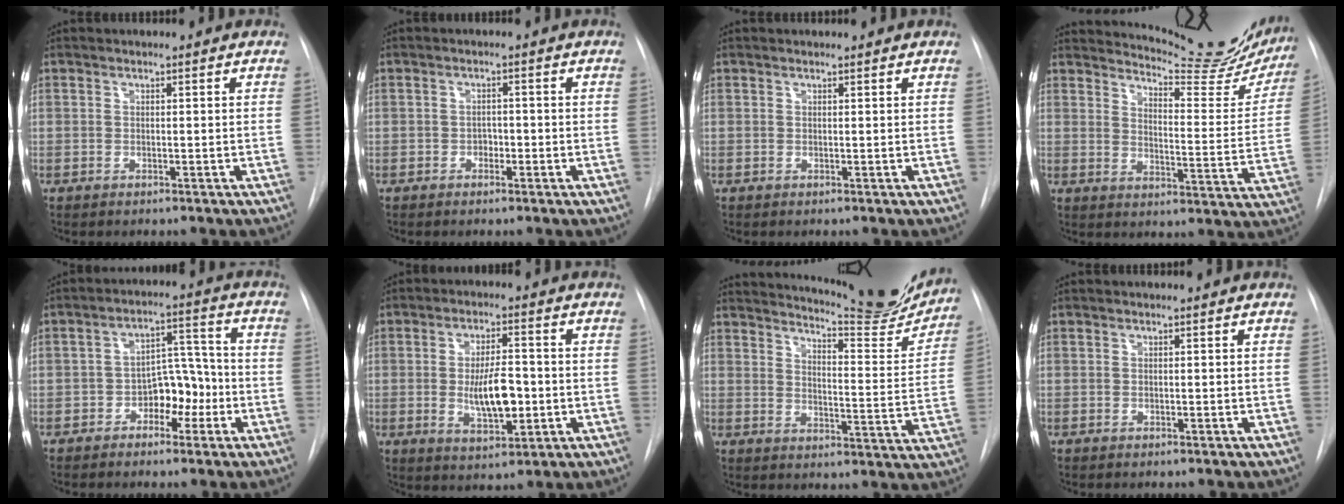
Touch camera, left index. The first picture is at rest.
{"total": 1.5, "force": [-0.7, 1.0, 0.7], "torque": [-0.006, 0.003, -0.013]}
{"total": 0.5, "force": [0.5, 0.0, -0.1], "torque": [-0.003, 0.003, 0.008]}
{"total": 18.0, "force": [17.1, 2.4, 5.1], "torque": [-0.067, -0.083, 0.201]}
{"total": 6.7, "force": [-2.9, 4.0, 4.6], "torque": [-0.065, 0.026, -0.048]}
{"total": 8.1, "force": [-1.1, 3.0, 7.5], "torque": [-0.132, -0.006, -0.014]}
{"total": 18.3, "force": [17.3, 1.7, 5.7], "torque": [-0.084, -0.081, 0.209]}
{"total": 0.0}